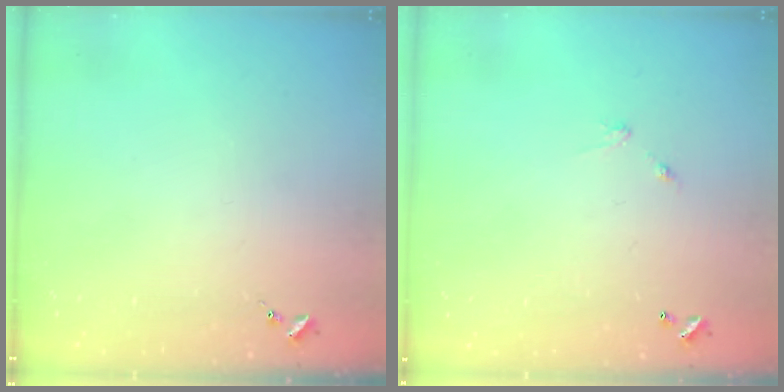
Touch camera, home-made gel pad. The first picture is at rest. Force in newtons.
{"total": 4.5, "press": 4.5, "slide": 0.3}